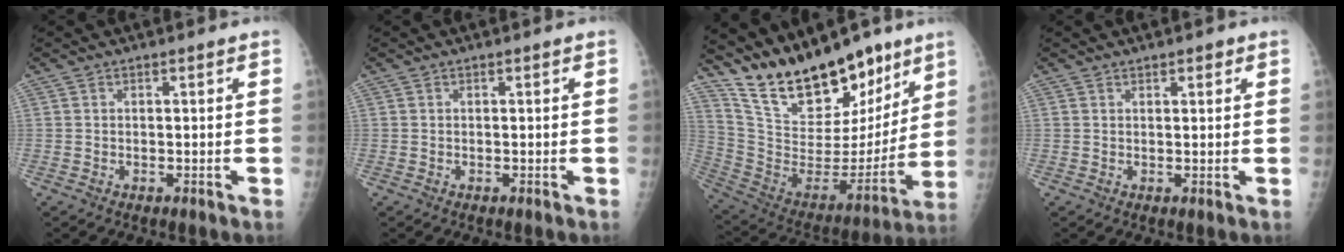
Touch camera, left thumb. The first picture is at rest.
{"total": 0.0}
{"total": 24.5, "force": [18.8, 10.1, 12.1], "torque": [-0.159, -0.090, 0.323]}
{"total": 1.5, "force": [1.1, 0.6, 0.8], "torque": [-0.004, -0.004, 0.013]}